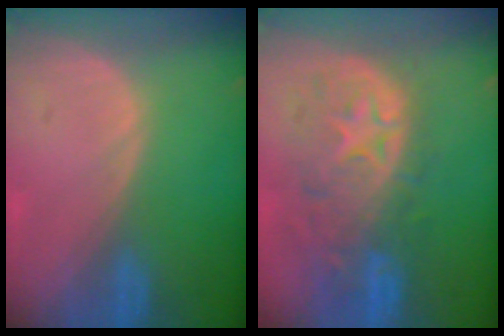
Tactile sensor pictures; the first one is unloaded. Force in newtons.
{"total": 11.1, "press": 9.9, "slide": 5.1}